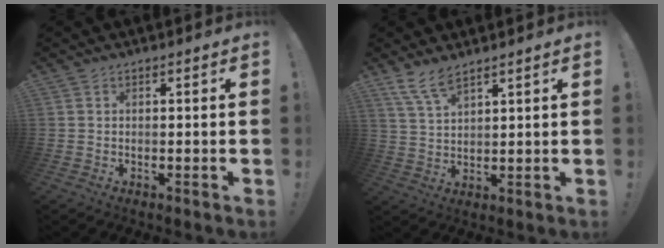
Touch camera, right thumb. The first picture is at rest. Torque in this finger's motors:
{"motor_torque": [1.43, 1.43, 0.81, 0.78, 0.43]}